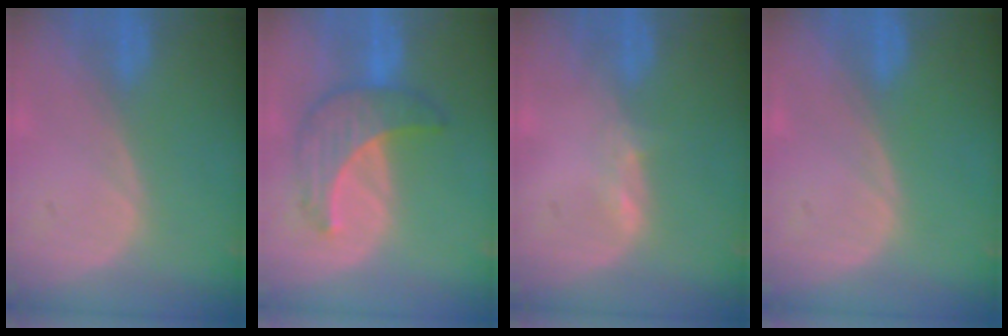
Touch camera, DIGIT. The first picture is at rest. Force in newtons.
{"total": 7.0, "press": 6.9, "slide": 0.5}
{"total": 1.3, "press": 1.2, "slide": 0.5}
{"total": 0.0}